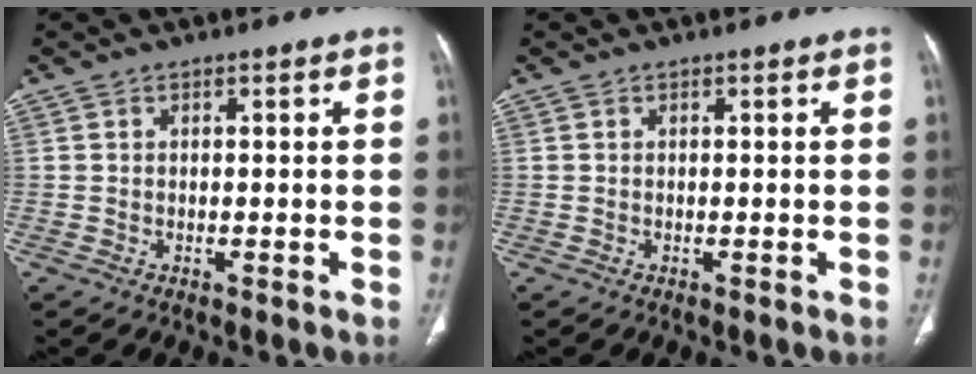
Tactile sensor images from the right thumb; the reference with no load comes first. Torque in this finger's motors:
{"motor_torque": [0.00, 0.00, -0.04, 0.02, 0.00]}